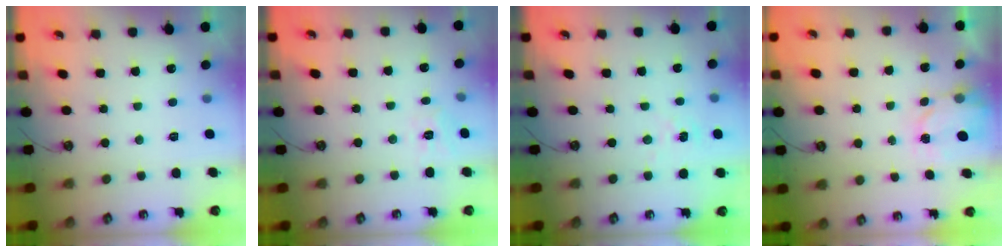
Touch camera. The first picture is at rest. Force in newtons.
{"total": 5.8, "press": 5.8, "slide": 0.5}
{"total": 1.0, "press": 1.0, "slide": 0.2}
{"total": 2.7, "press": 2.6, "slide": 0.4}